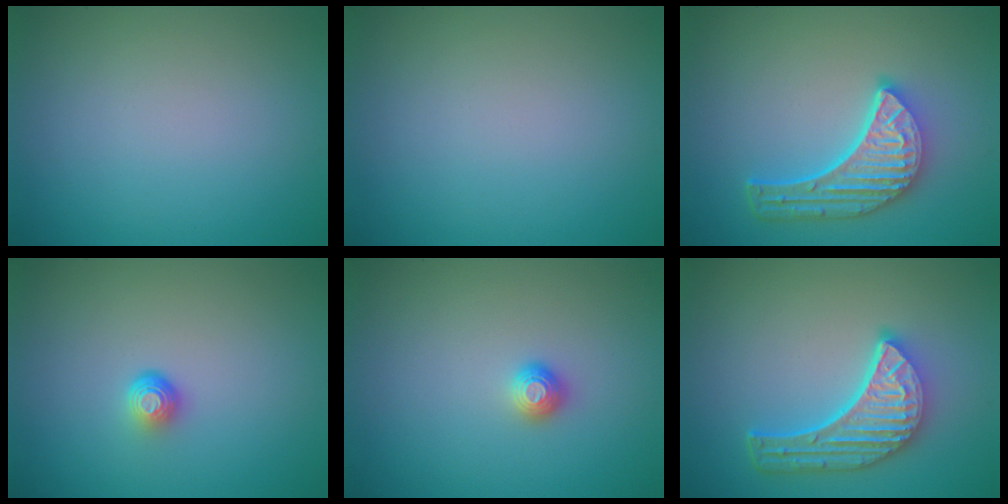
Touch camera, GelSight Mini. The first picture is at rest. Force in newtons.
{"total": 0.0}
{"total": 5.7, "press": 4.3, "slide": 3.7}
{"total": 1.5, "press": 0.9, "slide": 1.2}
{"total": 1.0, "press": 1.0, "slide": 0.1}
{"total": 5.9, "press": 4.6, "slide": 3.8}